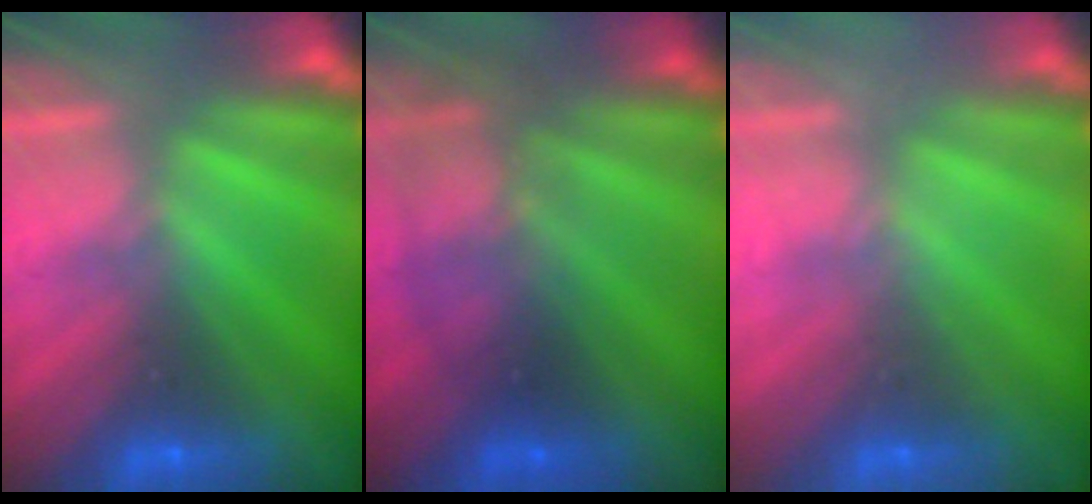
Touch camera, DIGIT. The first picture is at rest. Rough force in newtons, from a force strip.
{"total": 2.1}
{"total": 2.3}